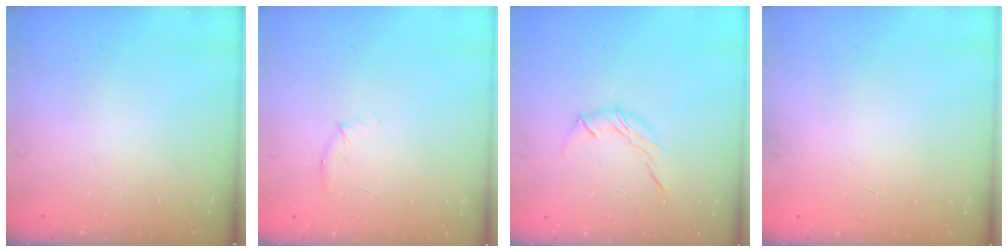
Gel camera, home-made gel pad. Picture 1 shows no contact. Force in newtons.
{"total": 6.2, "press": 6.1, "slide": 1.3}
{"total": 6.2, "press": 6.1, "slide": 1.5}
{"total": 0.0}